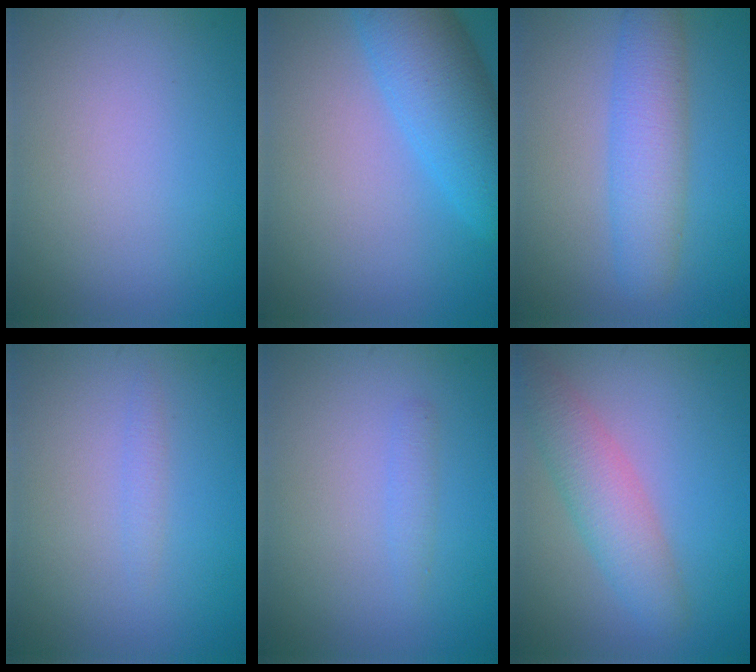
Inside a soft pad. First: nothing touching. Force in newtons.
{"total": 6.9, "press": 6.9, "slide": 0.2}
{"total": 4.7, "press": 4.7, "slide": 0.1}
{"total": 0.8, "press": 0.8, "slide": 0.1}
{"total": 0.9, "press": 0.9, "slide": 0.0}
{"total": 4.0, "press": 4.0, "slide": 0.1}